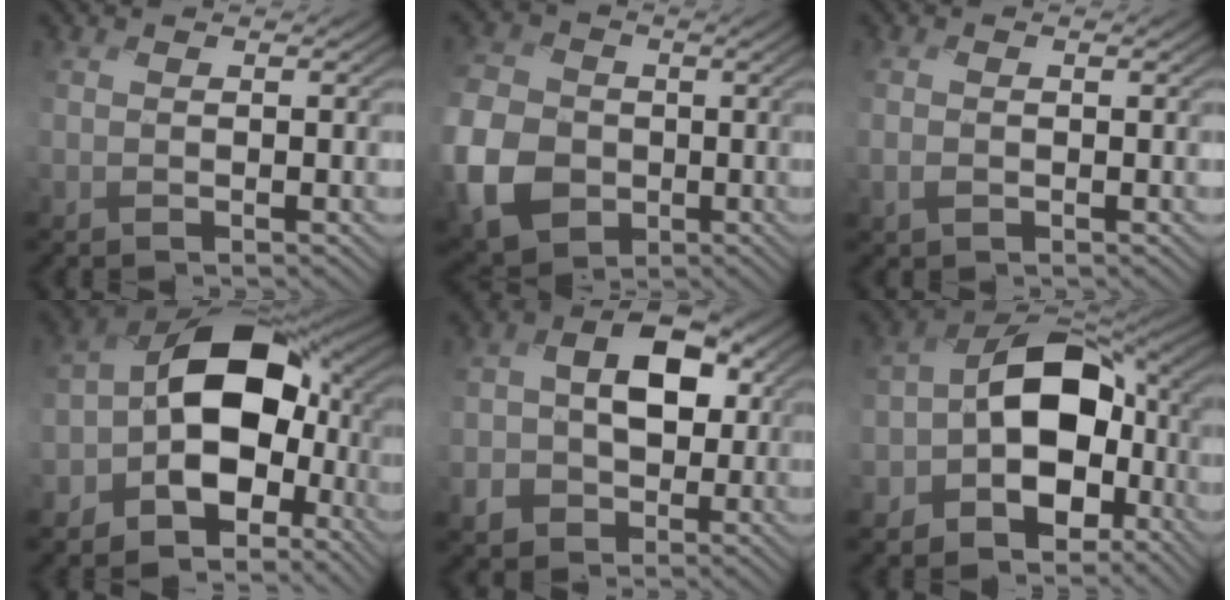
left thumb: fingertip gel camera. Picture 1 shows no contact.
{"total": 11.4, "force": [-3.4, 9.0, 6.0], "torque": [-0.177, -0.021, -0.081]}
{"total": 1.6, "force": [-0.3, 0.9, 1.4], "torque": [-0.030, 0.001, -0.005]}
{"total": 15.1, "force": [-3.5, 10.2, 10.5], "torque": [-0.165, -0.017, -0.073]}
{"total": 8.9, "force": [-1.3, 6.7, 5.7], "torque": [-0.088, -0.007, -0.034]}
{"total": 13.4, "force": [-3.8, 9.1, 9.1], "torque": [-0.156, -0.013, -0.076]}